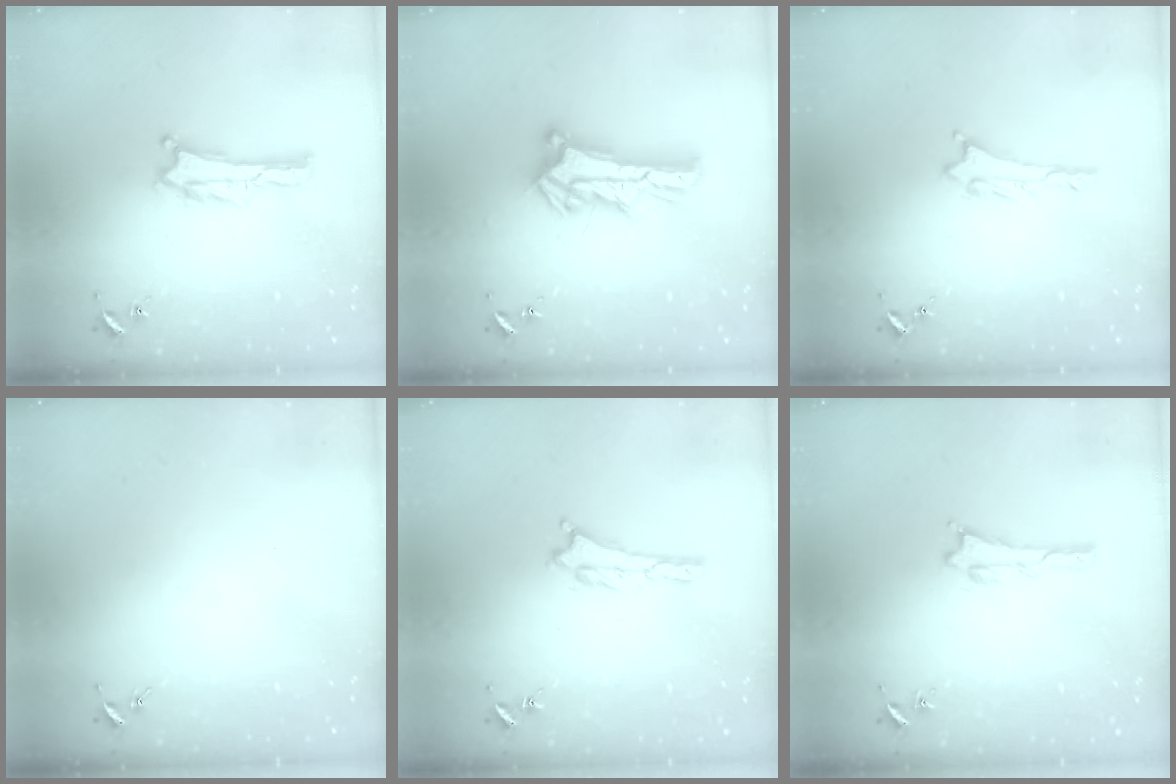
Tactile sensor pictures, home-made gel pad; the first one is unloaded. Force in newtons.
{"total": 7.1, "press": 7.1, "slide": 0.3}
{"total": 0.9, "press": 0.9, "slide": 0.1}
{"total": 0.0}
{"total": 0.0}
{"total": 0.0}